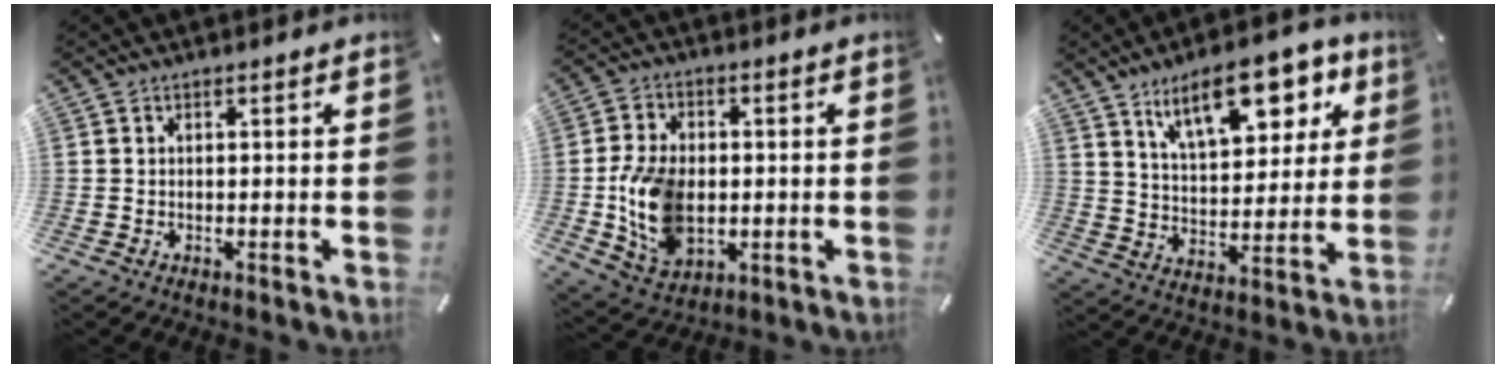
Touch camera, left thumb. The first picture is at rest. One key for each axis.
{"total": 13.4, "fx": -1.3, "fy": 9.7, "fz": 9.2, "tx": -0.209, "ty": 0.004, "tz": -0.021}
{"total": 17.1, "fx": 9.7, "fy": 8.2, "fz": 11.5, "tx": -0.170, "ty": -0.030, "tz": 0.163}